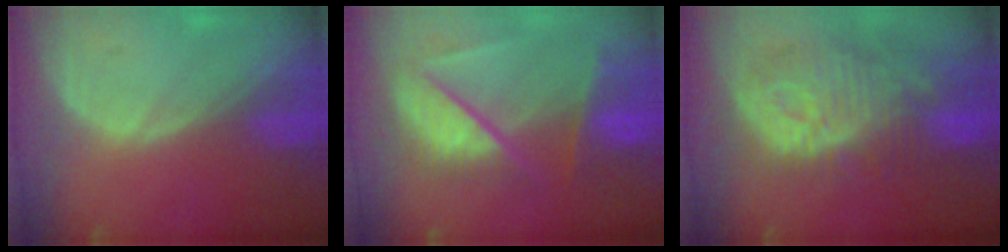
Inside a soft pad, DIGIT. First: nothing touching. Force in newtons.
{"total": 9.7, "press": 8.3, "slide": 4.9}
{"total": 12.0, "press": 10.9, "slide": 5.0}